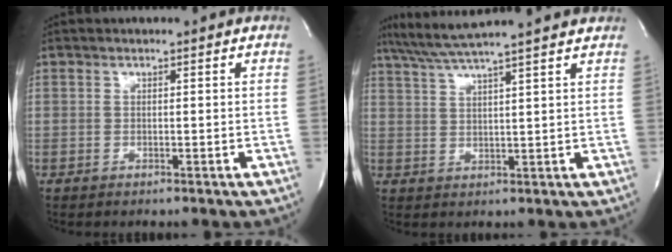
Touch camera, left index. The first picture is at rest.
{"total": 12.6, "force": [10.7, -0.9, 6.6], "torque": [-0.120, 0.030, 0.151]}